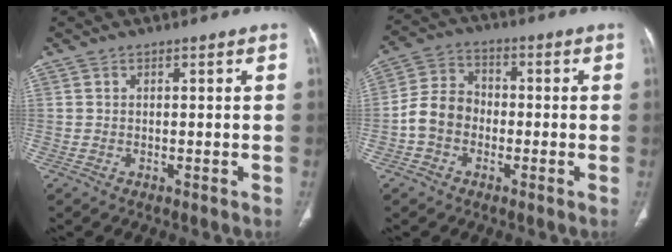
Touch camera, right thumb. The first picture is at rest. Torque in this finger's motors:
{"motor_torque": [1.61, 1.22, 0.61, -0.83, 0.23]}